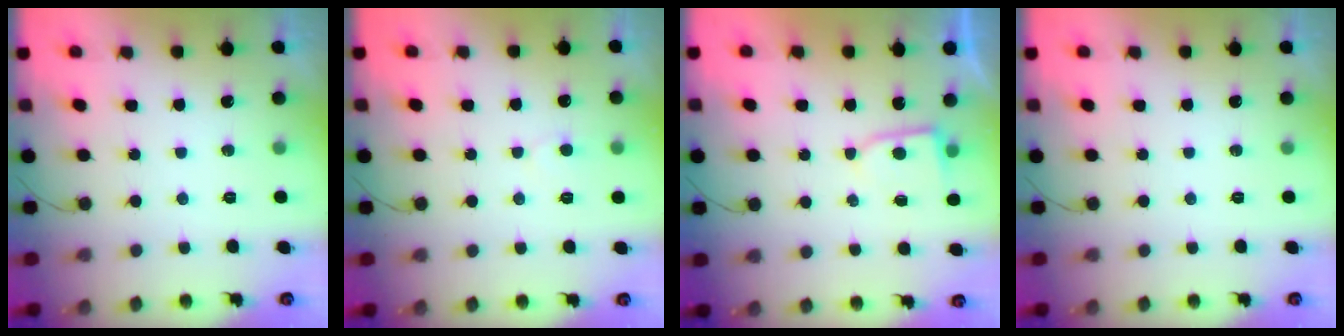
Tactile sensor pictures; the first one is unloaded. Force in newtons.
{"total": 4.5, "press": 4.4, "slide": 0.3}
{"total": 4.1, "press": 4.1, "slide": 0.4}
{"total": 0.0}